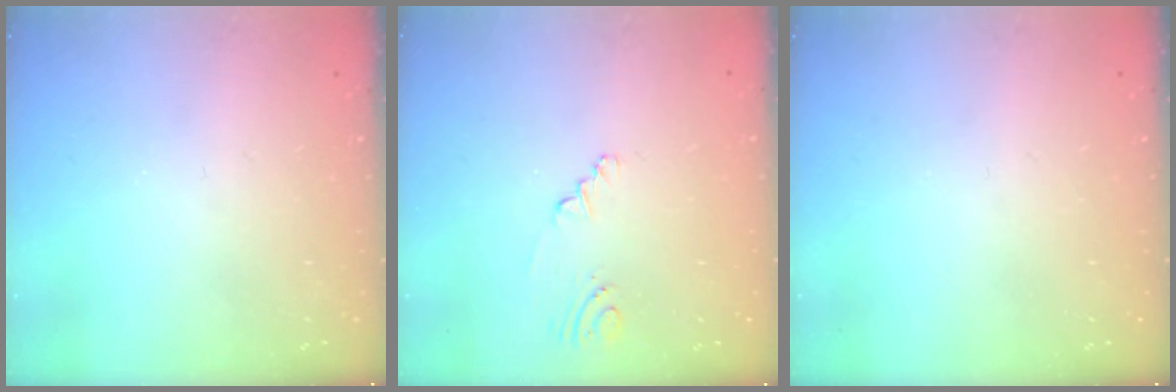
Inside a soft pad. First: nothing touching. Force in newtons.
{"total": 2.0, "press": 1.7, "slide": 1.0}
{"total": 0.0}